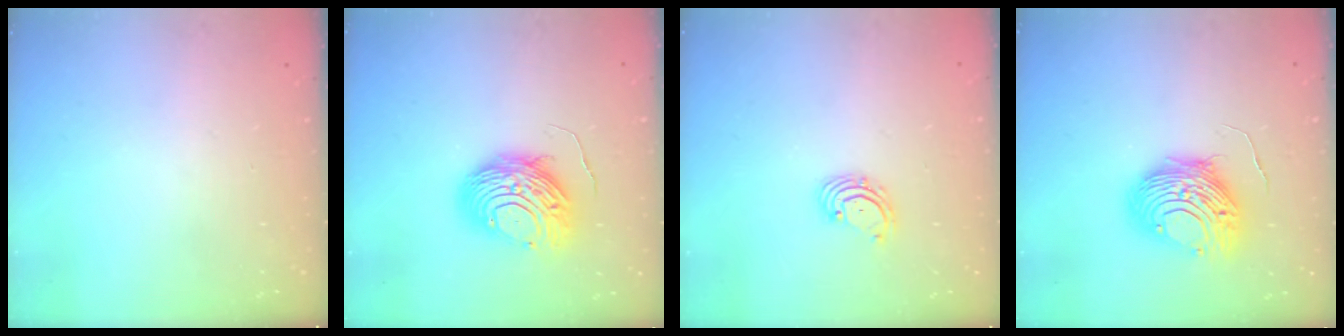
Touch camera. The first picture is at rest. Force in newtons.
{"total": 10.8, "press": 10.8, "slide": 1.0}
{"total": 2.6, "press": 2.5, "slide": 0.6}
{"total": 12.5, "press": 12.4, "slide": 1.4}